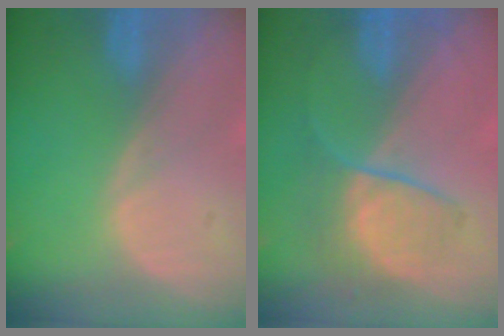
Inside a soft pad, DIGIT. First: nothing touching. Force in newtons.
{"total": 6.6, "press": 6.2, "slide": 2.3}